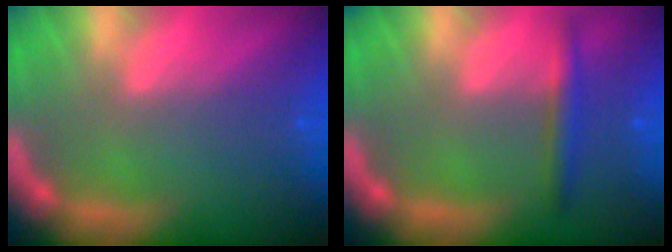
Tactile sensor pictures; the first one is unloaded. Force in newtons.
{"total": 2.4}